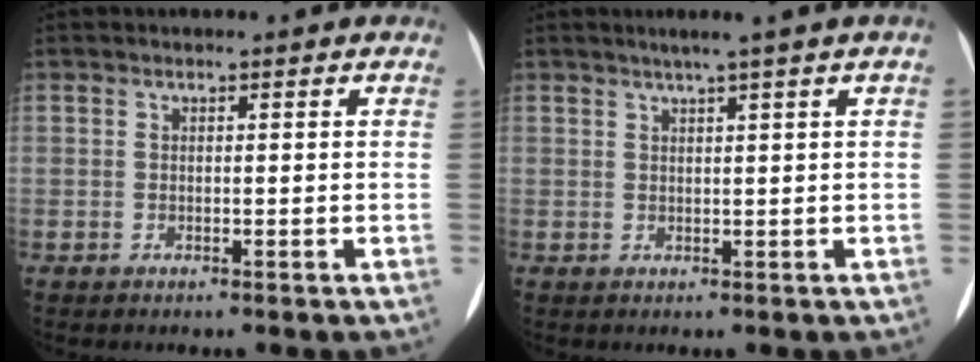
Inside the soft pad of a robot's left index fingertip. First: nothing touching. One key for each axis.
{"total": 2.8, "fx": 1.7, "fy": -0.8, "fz": 2.0, "tx": -0.033, "ty": -0.001, "tz": 0.033}